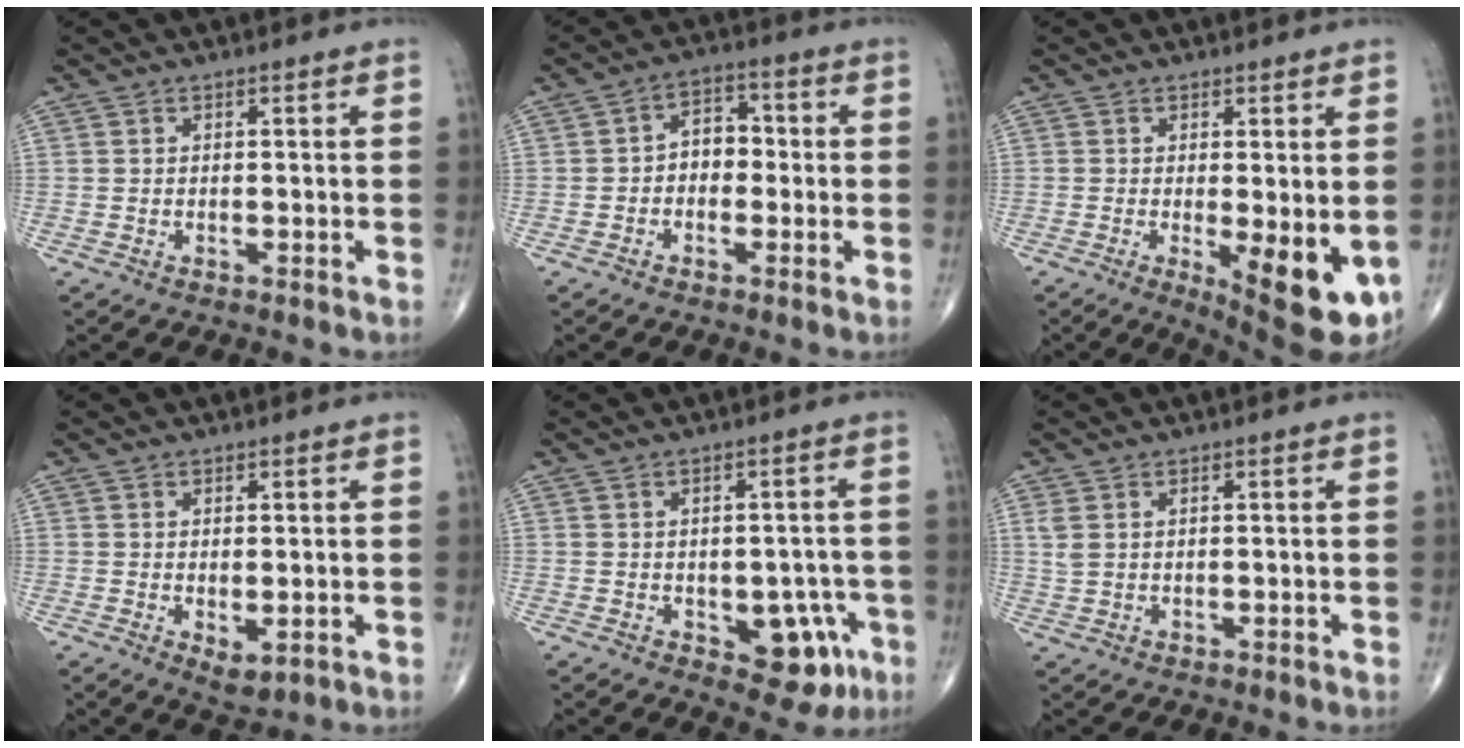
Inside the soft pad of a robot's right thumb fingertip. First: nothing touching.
{"total": 5.5, "force": [-0.6, 4.0, 3.7], "torque": [-0.034, 0.023, -0.022]}
{"total": 11.1, "force": [-2.8, 3.5, 10.1], "torque": [-0.127, -0.022, -0.029]}
{"total": 3.4, "force": [-0.7, 1.7, 2.9], "torque": [-0.037, -0.010, -0.001]}
{"total": 9.3, "force": [-3.3, 5.4, 6.9], "torque": [-0.042, 0.014, -0.032]}
{"total": 2.4, "force": [1.0, 1.4, 1.7], "torque": [-0.046, 0.007, 0.027]}